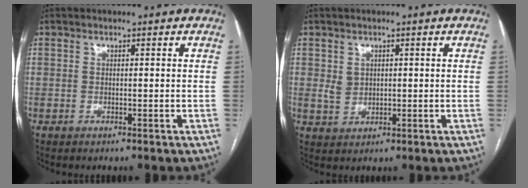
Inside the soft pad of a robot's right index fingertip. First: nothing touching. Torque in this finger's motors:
{"motor_torque": [0.26, 0.21, 0.03, 0.01]}